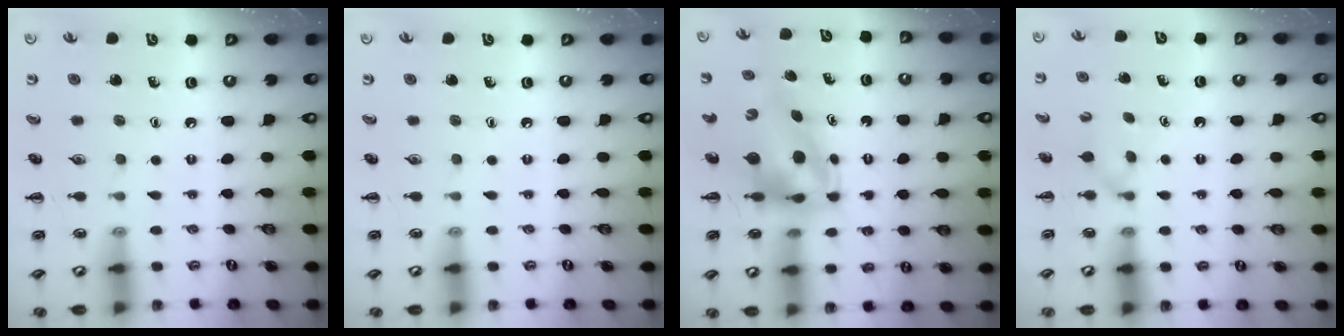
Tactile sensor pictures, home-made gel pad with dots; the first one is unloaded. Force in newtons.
{"total": 0.0}
{"total": 6.3, "press": 6.0, "slide": 1.8}
{"total": 2.4, "press": 2.2, "slide": 1.0}